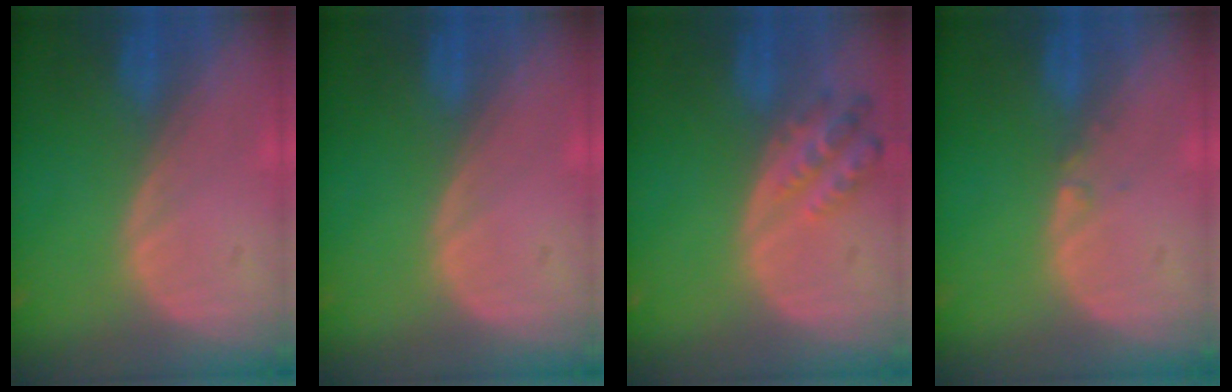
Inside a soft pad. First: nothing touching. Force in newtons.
{"total": 0.0}
{"total": 5.1, "press": 4.8, "slide": 1.7}
{"total": 0.6, "press": 0.6, "slide": 0.2}